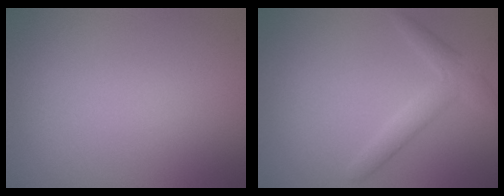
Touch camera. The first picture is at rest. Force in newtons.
{"total": 2.7, "press": 2.7, "slide": 0.1}